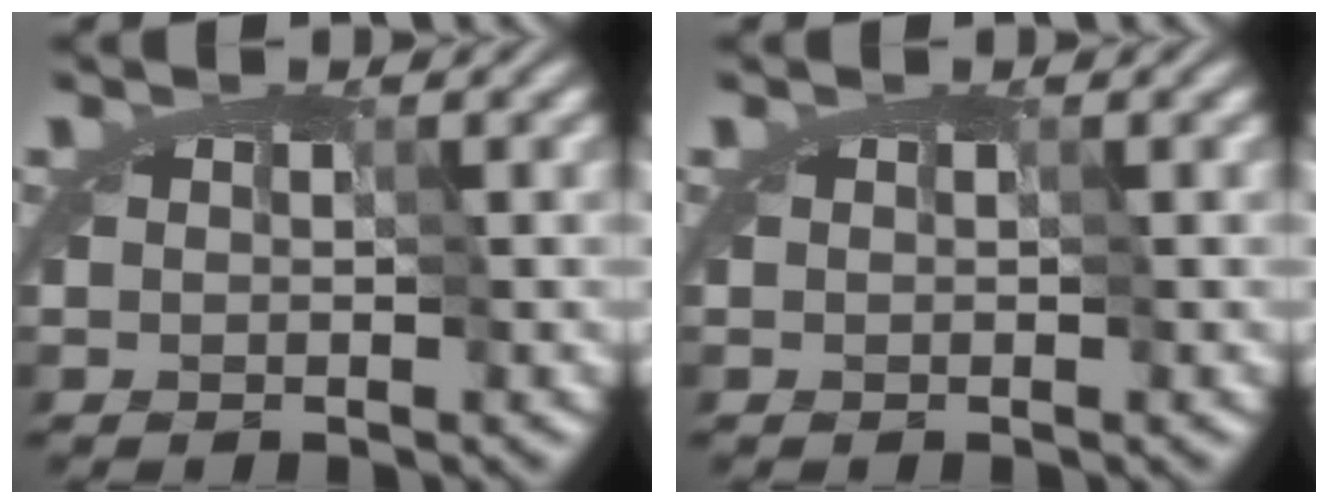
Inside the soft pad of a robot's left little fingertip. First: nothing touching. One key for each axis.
{"total": 0.0}